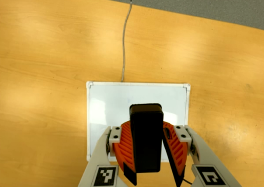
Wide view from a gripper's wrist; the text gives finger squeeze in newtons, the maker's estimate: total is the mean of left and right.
{"total": 7.2, "left": 7.3, "right": 7.2}